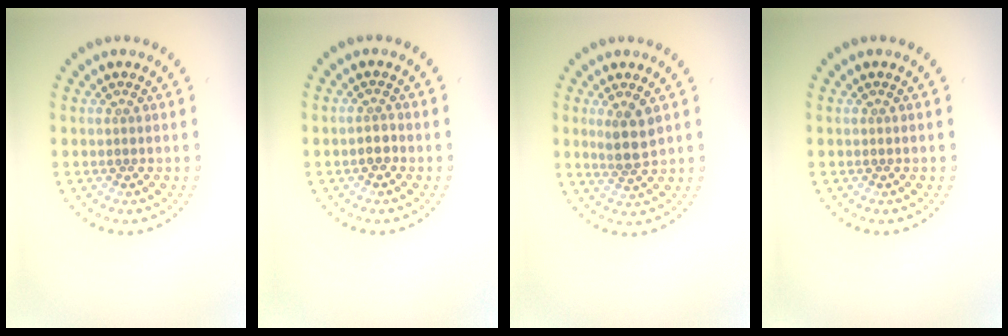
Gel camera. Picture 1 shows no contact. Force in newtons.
{"total": 1.2, "press": 1.1, "slide": 0.5}
{"total": 2.6, "press": 2.3, "slide": 1.2}
{"total": 0.0}